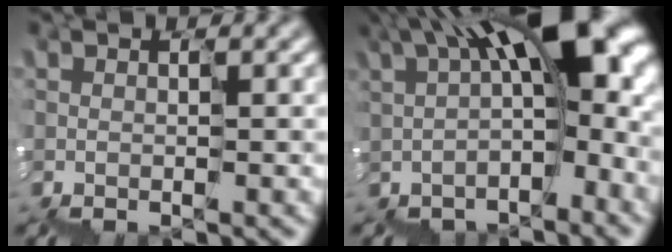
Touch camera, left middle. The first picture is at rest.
{"total": 11.2, "force": [1.7, 4.5, 10.1], "torque": [-0.152, 0.030, 0.038]}